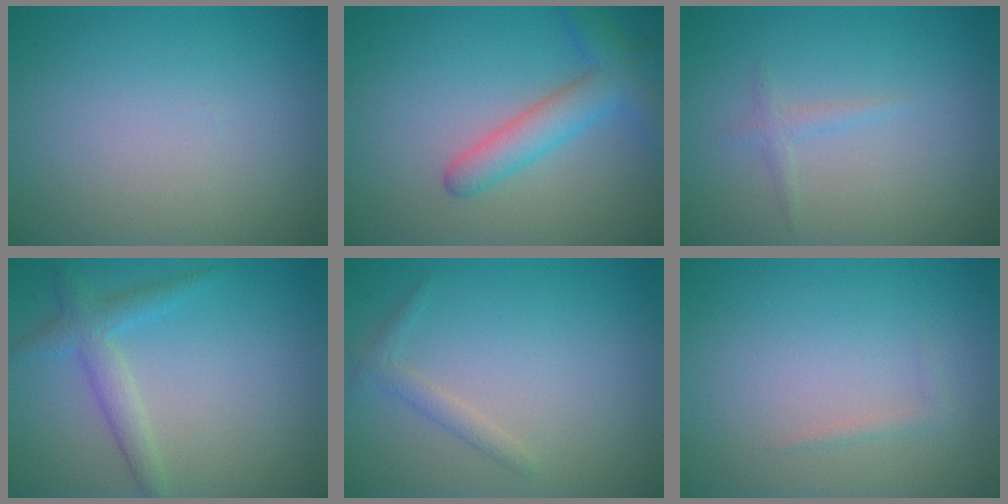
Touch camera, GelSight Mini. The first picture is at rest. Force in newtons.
{"total": 4.0, "press": 4.0, "slide": 0.3}
{"total": 1.0, "press": 1.0, "slide": 0.1}
{"total": 2.8, "press": 2.8, "slide": 0.2}
{"total": 1.3, "press": 1.3, "slide": 0.1}
{"total": 0.6, "press": 0.6, "slide": 0.0}